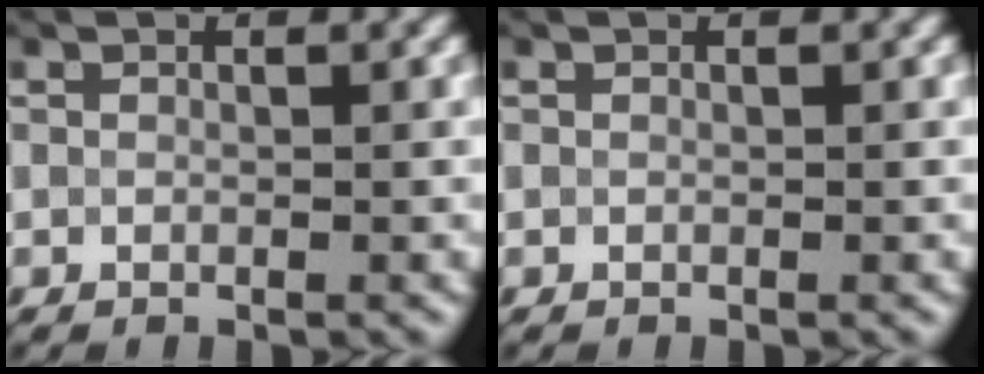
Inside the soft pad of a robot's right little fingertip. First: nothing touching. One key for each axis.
{"total": 0.0}